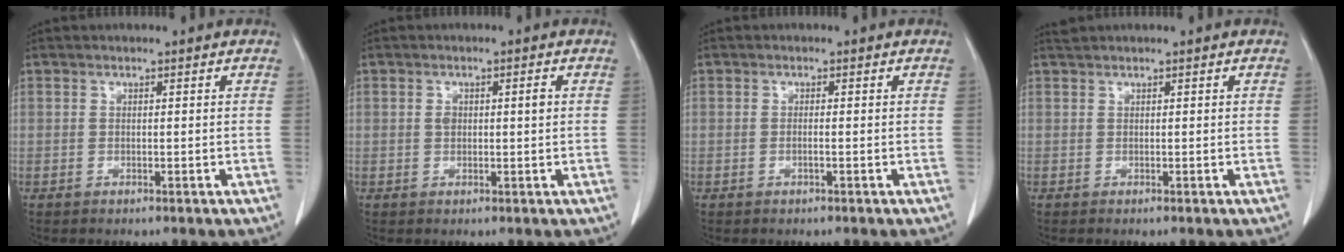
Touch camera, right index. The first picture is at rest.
{"total": 2.2, "force": [0.5, 0.9, 2.0], "torque": [-0.035, 0.011, 0.014]}
{"total": 0.5, "force": [-0.1, 0.0, 0.5], "torque": [-0.007, 0.002, 0.001]}
{"total": 1.0, "force": [0.7, 0.1, 0.7], "torque": [-0.020, 0.021, 0.014]}